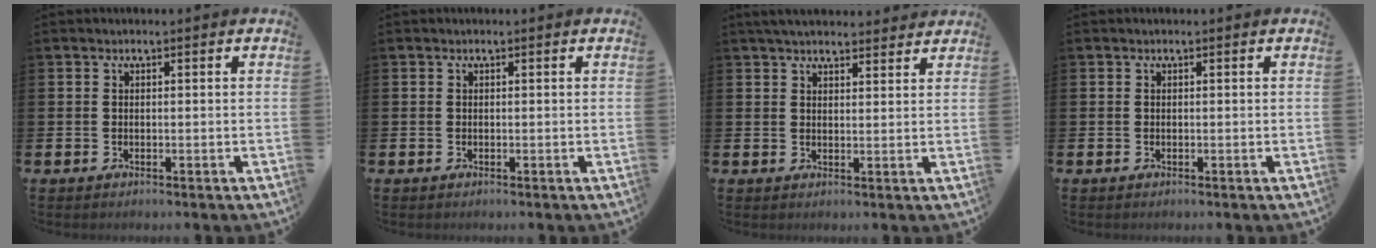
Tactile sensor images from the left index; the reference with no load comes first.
{"total": 0.0}
{"total": 3.9, "force": [3.7, 0.8, 0.9], "torque": [-0.023, -0.012, 0.069]}
{"total": 0.0}